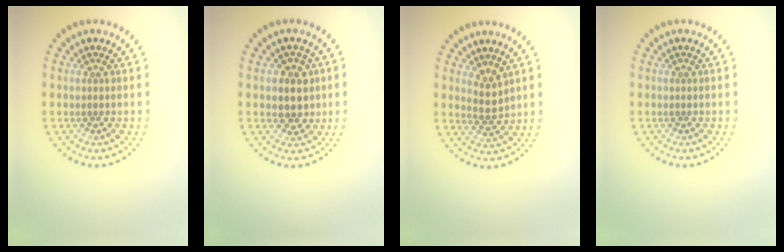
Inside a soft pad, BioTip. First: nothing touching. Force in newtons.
{"total": 2.9, "press": 2.7, "slide": 0.8}
{"total": 1.7, "press": 1.5, "slide": 0.9}
{"total": 0.0}